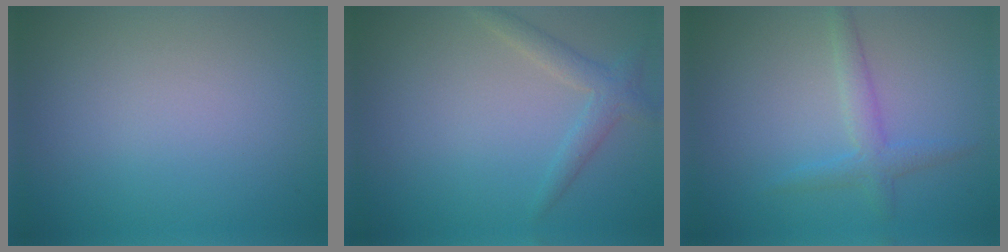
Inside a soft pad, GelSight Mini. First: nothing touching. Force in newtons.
{"total": 2.0, "press": 2.0, "slide": 0.1}
{"total": 2.3, "press": 2.3, "slide": 0.1}